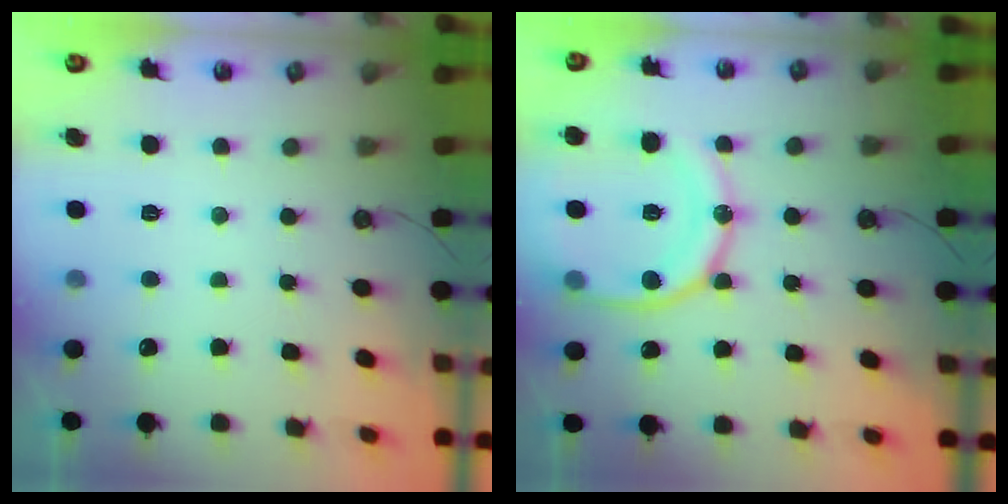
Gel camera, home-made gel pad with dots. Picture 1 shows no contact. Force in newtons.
{"total": 18.2, "press": 18.1, "slide": 1.8}